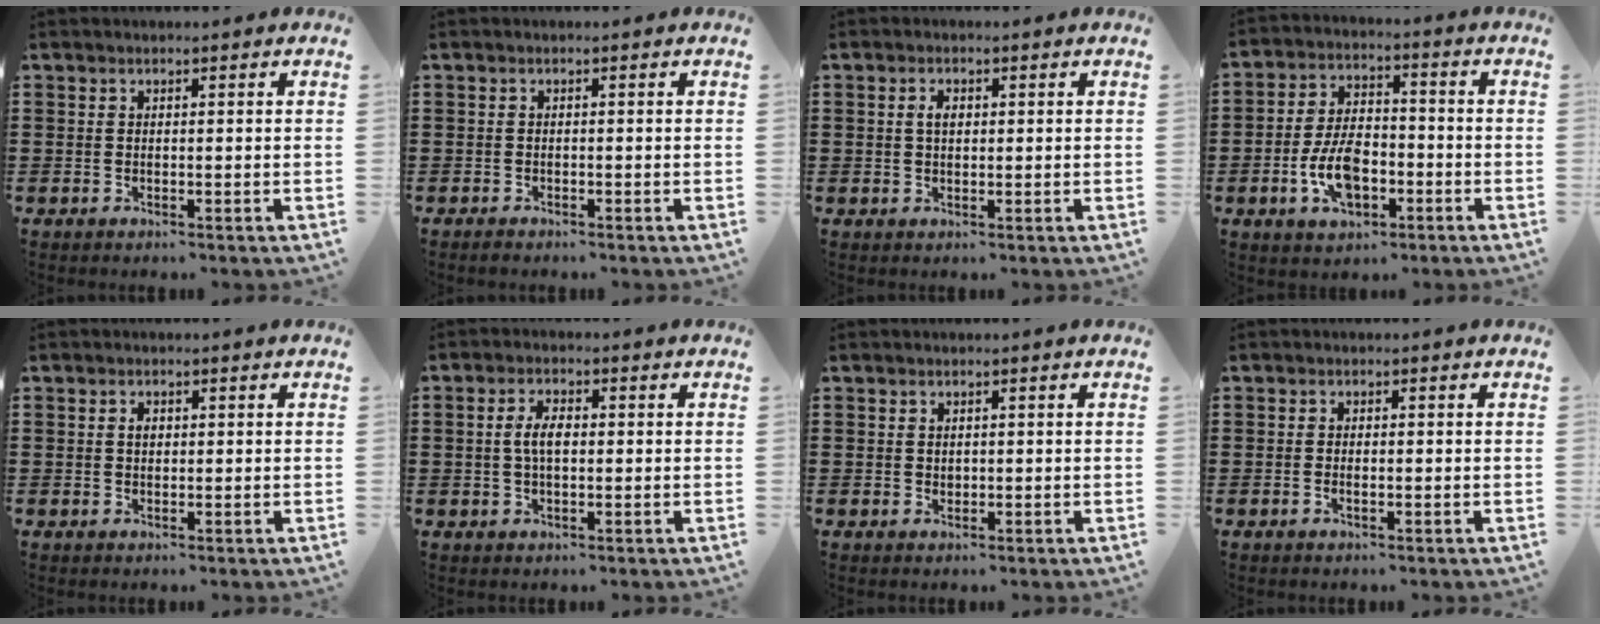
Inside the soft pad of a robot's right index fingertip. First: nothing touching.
{"total": 0.6, "force": [-0.6, 0.2, 0.0], "torque": [-0.002, 0.000, -0.012]}
{"total": 1.9, "force": [0.4, 1.0, 1.6], "torque": [-0.034, 0.007, 0.005]}
{"total": 8.1, "force": [-2.9, 4.4, 6.1], "torque": [-0.134, 0.004, -0.057]}
{"total": 1.2, "force": [0.3, 0.8, 0.9], "torque": [-0.020, 0.006, 0.004]}
{"total": 3.9, "force": [0.1, 1.8, 3.5], "torque": [-0.076, 0.005, -0.002]}
{"total": 0.6, "force": [0.3, 0.6, 0.2], "torque": [-0.004, 0.002, 0.006]}
{"total": 1.0, "force": [-0.3, 0.3, 0.9], "torque": [-0.017, -0.003, -0.005]}